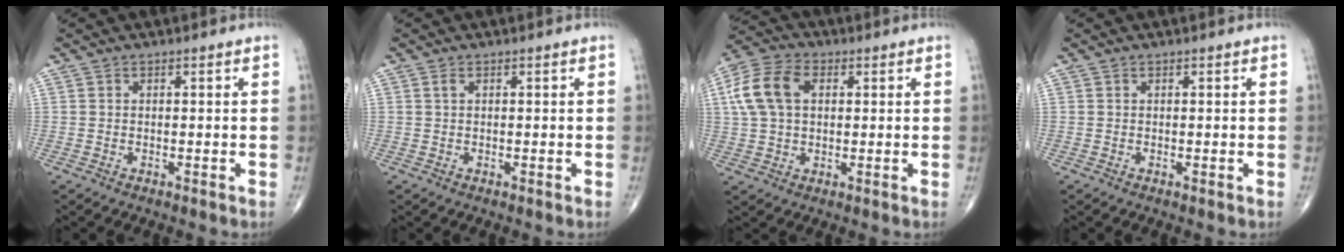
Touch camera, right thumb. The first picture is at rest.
{"total": 0.6, "force": [0.3, 0.3, 0.5], "torque": [-0.010, 0.006, 0.005]}
{"total": 10.9, "force": [2.4, 7.2, 7.8], "torque": [-0.158, 0.021, 0.041]}
{"total": 0.0}